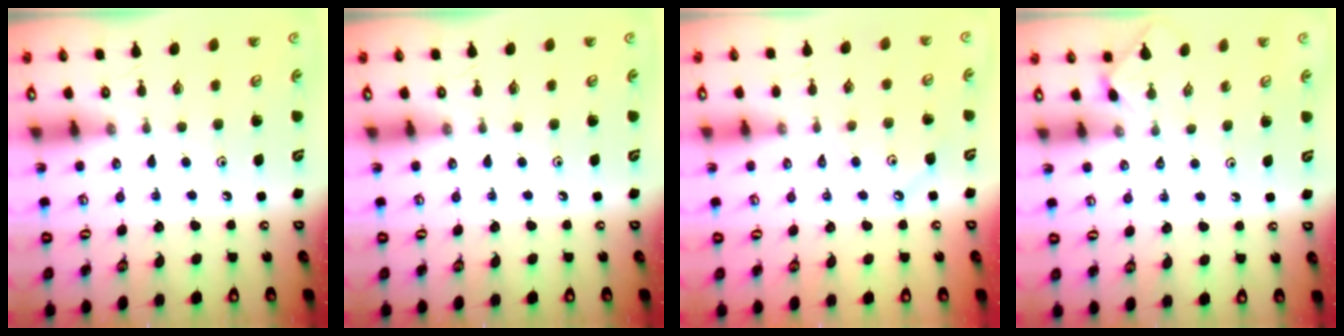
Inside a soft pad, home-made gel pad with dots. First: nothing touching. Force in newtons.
{"total": 0.0}
{"total": 2.4, "press": 2.4, "slide": 0.4}
{"total": 2.3, "press": 2.3, "slide": 0.3}